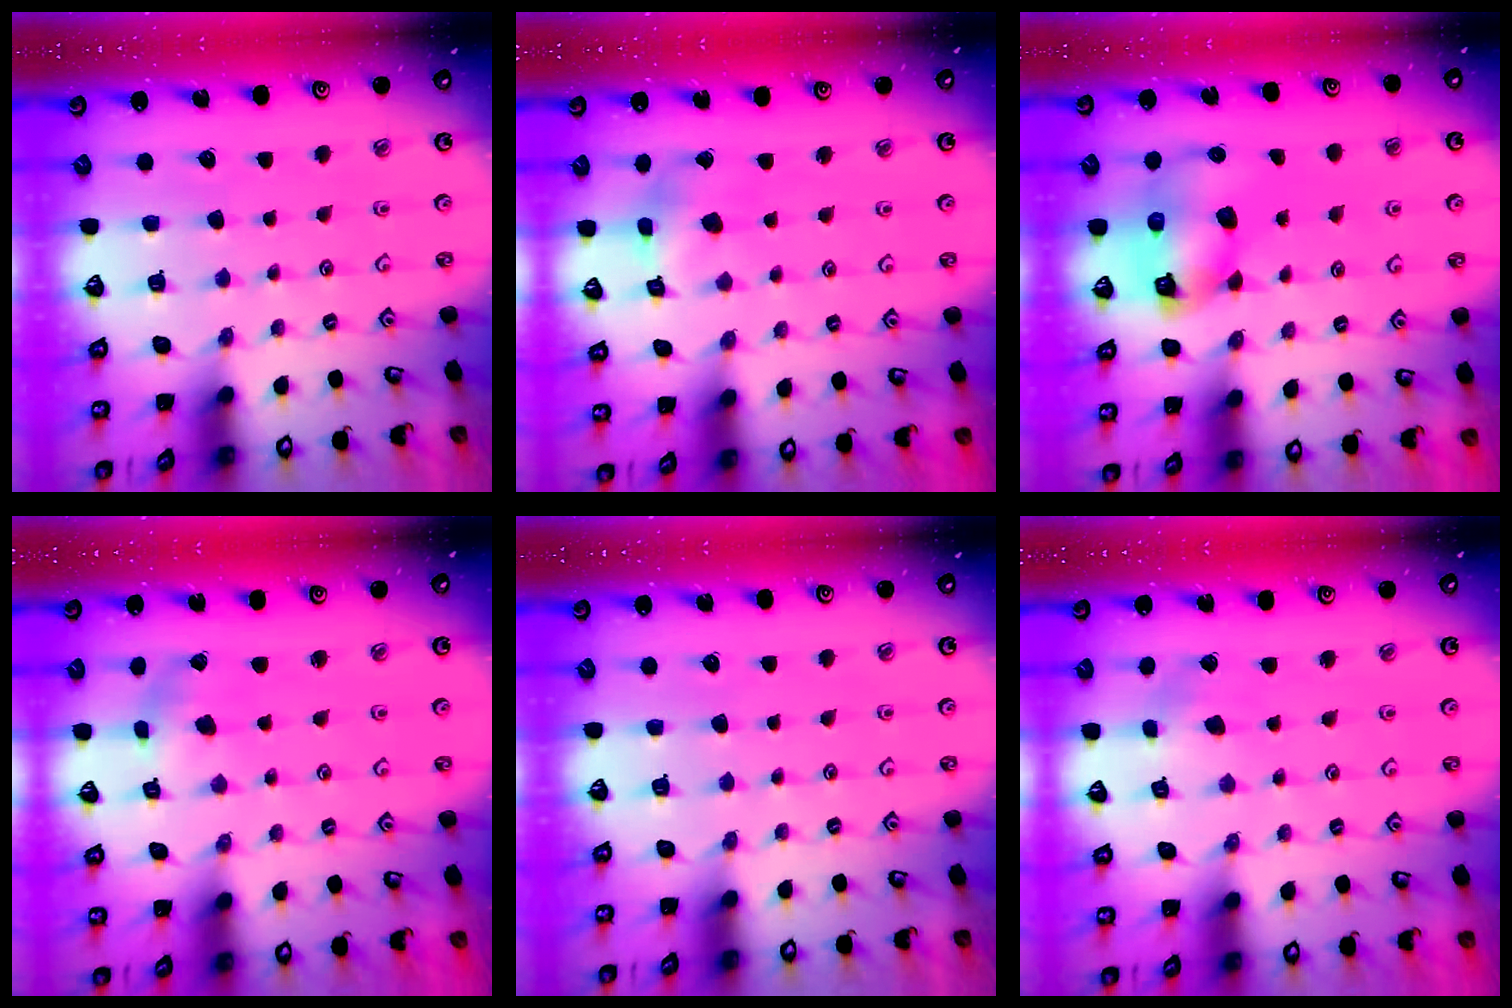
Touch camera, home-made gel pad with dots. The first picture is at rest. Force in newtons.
{"total": 5.2, "press": 5.2, "slide": 0.4}
{"total": 10.6, "press": 10.4, "slide": 1.8}
{"total": 1.4, "press": 1.4, "slide": 0.1}
{"total": 0.0}
{"total": 2.9, "press": 2.9, "slide": 0.3}